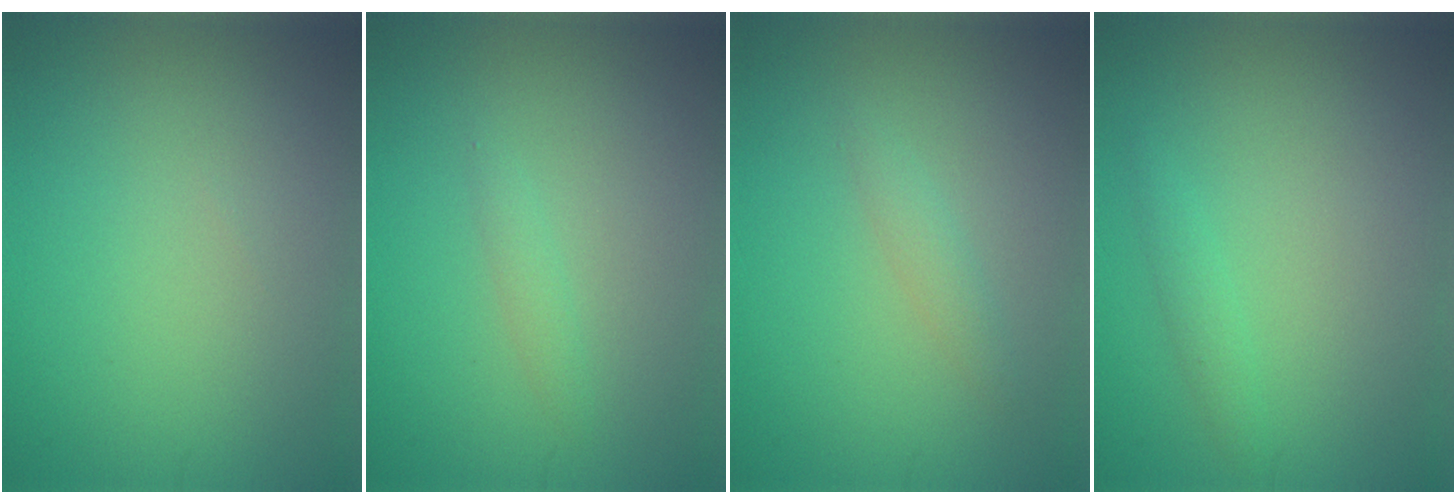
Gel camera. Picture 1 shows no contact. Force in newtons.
{"total": 0.9, "press": 0.9, "slide": 0.1}
{"total": 1.2, "press": 1.2, "slide": 0.0}
{"total": 1.1, "press": 1.1, "slide": 0.1}